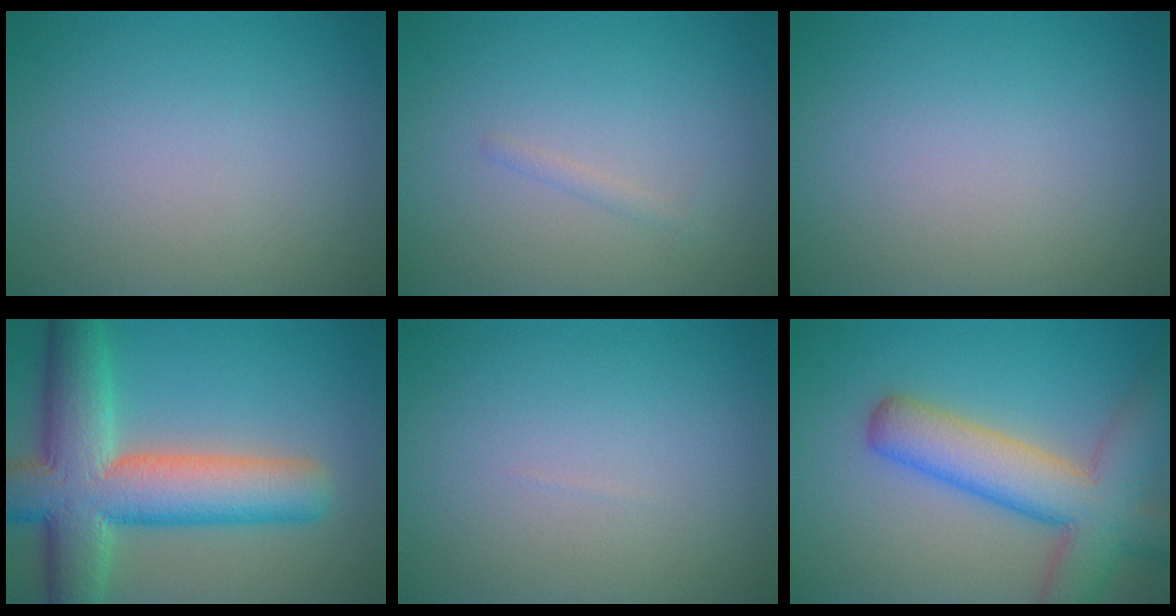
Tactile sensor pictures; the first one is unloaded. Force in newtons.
{"total": 0.6, "press": 0.6, "slide": 0.0}
{"total": 0.0}
{"total": 11.4, "press": 11.4, "slide": 0.4}
{"total": 0.0}
{"total": 8.6, "press": 8.6, "slide": 0.5}